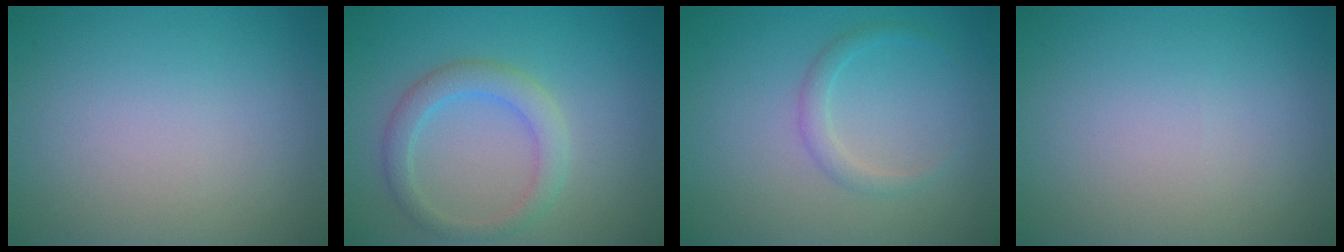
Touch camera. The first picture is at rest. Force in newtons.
{"total": 2.9, "press": 2.9, "slide": 0.3}
{"total": 1.5, "press": 1.5, "slide": 0.1}
{"total": 0.0}